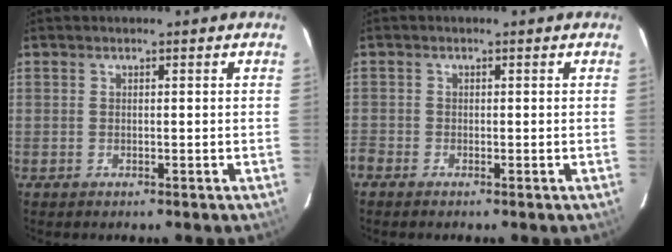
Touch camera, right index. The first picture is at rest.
{"total": 1.7, "force": [-1.2, 1.2, 0.2], "torque": [-0.009, -0.001, -0.027]}